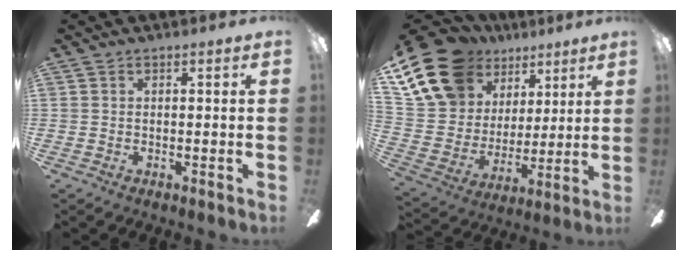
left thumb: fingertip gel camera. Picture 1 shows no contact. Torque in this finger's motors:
{"motor_torque": [0.43, 0.85, 1.19, -1.58, 0.16]}